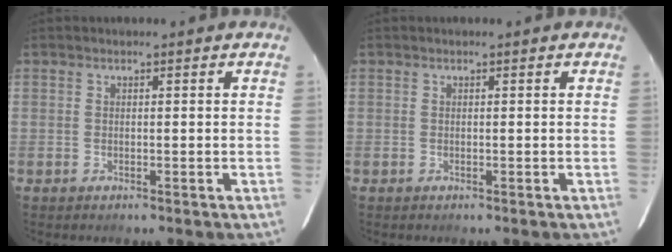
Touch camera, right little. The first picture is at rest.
{"total": 0.0}